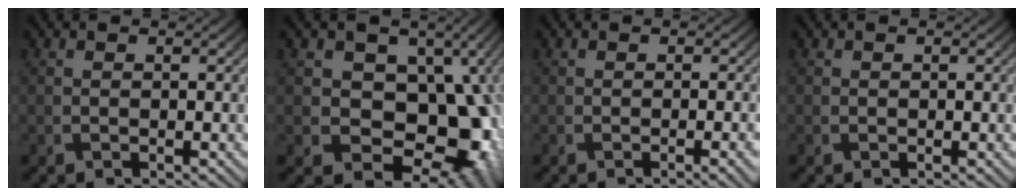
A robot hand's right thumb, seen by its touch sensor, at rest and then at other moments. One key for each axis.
{"total": 15.0, "fx": -0.3, "fy": 11.4, "fz": 9.8, "tx": -0.120, "ty": -0.018, "tz": -0.014}
{"total": 2.4, "fx": -0.6, "fy": 0.5, "fz": 2.2, "tx": -0.026, "ty": 0.002, "tz": -0.012}
{"total": 0.0}